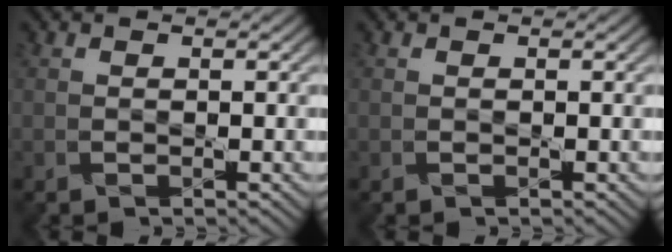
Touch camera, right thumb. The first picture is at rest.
{"total": 0.0}